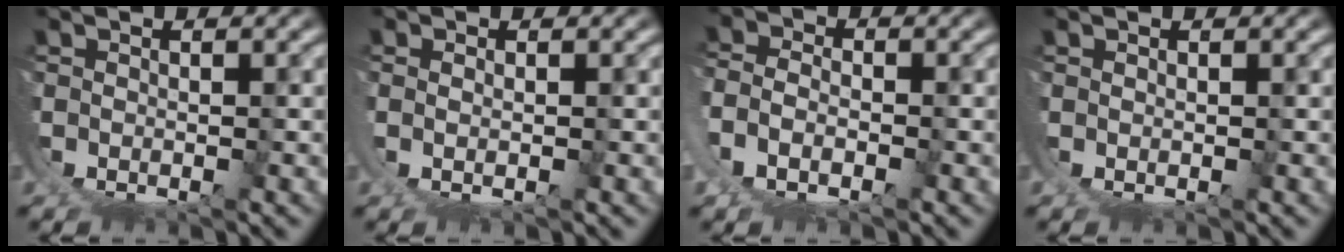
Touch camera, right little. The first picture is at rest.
{"total": 1.3, "force": [0.9, -0.7, 0.7], "torque": [-0.015, -0.003, 0.019]}
{"total": 4.6, "force": [1.5, 3.4, 2.6], "torque": [-0.073, -0.008, 0.022]}
{"total": 0.6, "force": [0.5, -0.4, 0.0], "torque": [0.002, 0.001, 0.008]}